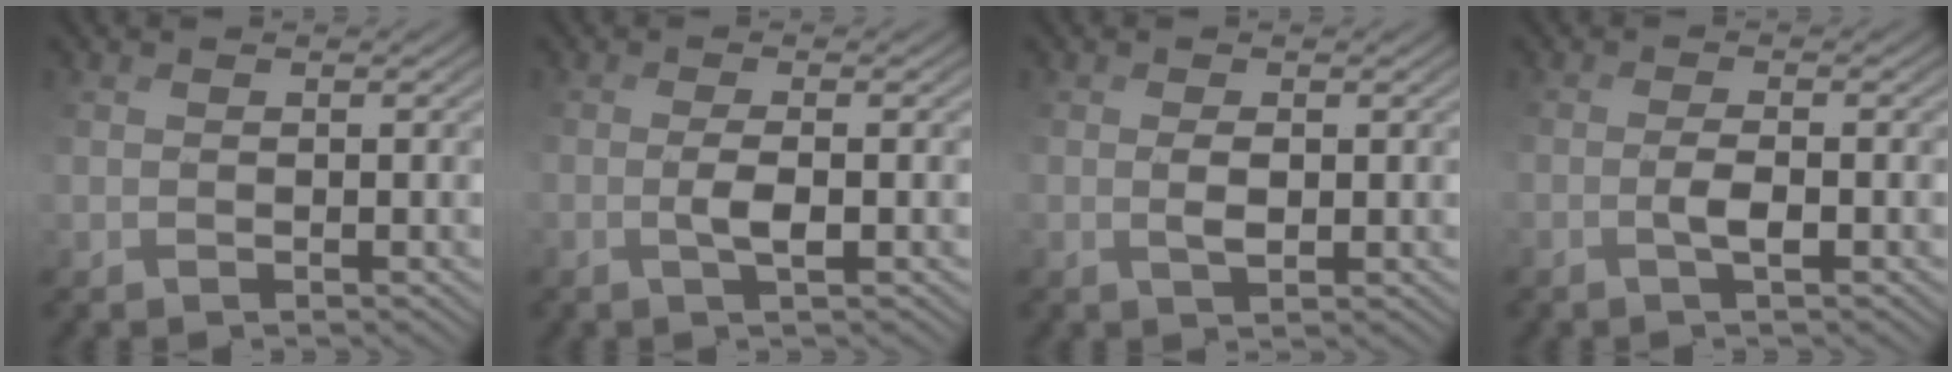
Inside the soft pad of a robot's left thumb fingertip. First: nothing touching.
{"total": 2.2, "force": [0.1, -0.4, 2.1], "torque": [-0.042, 0.011, 0.005]}
{"total": 1.7, "force": [0.7, 0.3, 1.5], "torque": [-0.031, 0.006, 0.021]}
{"total": 2.0, "force": [-0.2, -0.5, 1.9], "torque": [-0.037, 0.013, -0.001]}